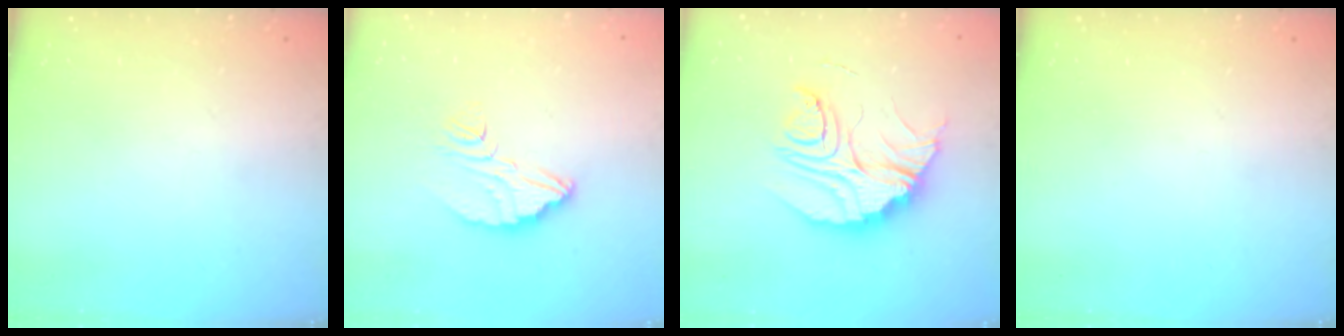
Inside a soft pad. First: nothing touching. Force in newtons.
{"total": 8.5, "press": 8.5, "slide": 0.5}
{"total": 18.8, "press": 18.7, "slide": 1.6}
{"total": 0.0}